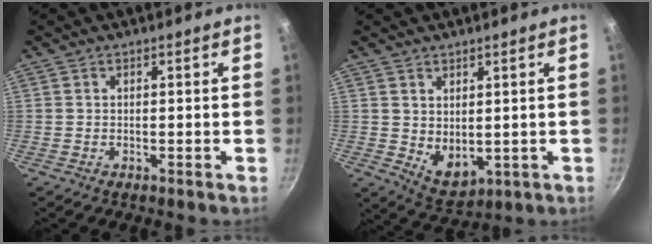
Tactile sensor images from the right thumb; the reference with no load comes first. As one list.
[{"total": 5.9, "force": [1.4, 3.8, 4.4], "torque": [-0.056, -0.024, 0.042]}]